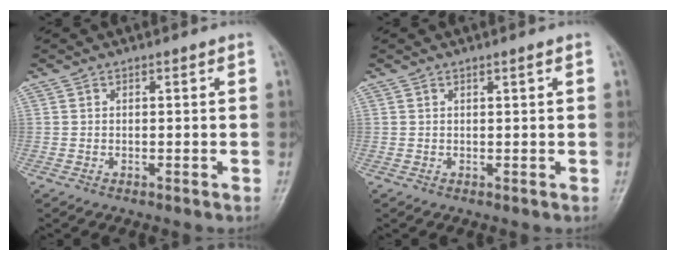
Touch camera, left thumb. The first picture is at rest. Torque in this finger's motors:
{"motor_torque": [-0.10, -0.10, -0.06, -0.06, -0.06]}